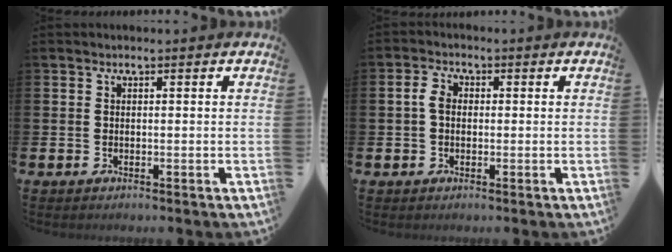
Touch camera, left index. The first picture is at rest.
{"total": 2.8, "force": [0.2, 2.1, 1.9], "torque": [-0.030, 0.007, 0.001]}